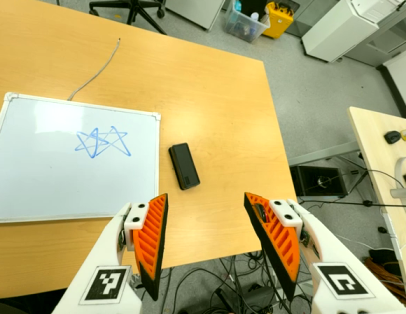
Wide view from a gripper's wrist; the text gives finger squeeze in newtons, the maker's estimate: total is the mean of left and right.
{"total": 0.0}